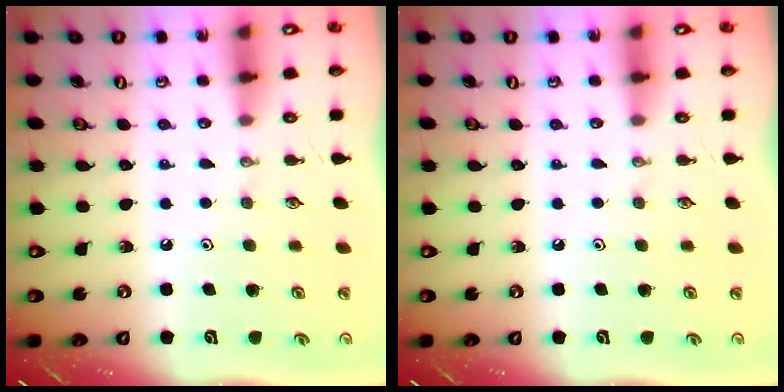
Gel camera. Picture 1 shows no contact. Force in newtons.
{"total": 0.0}